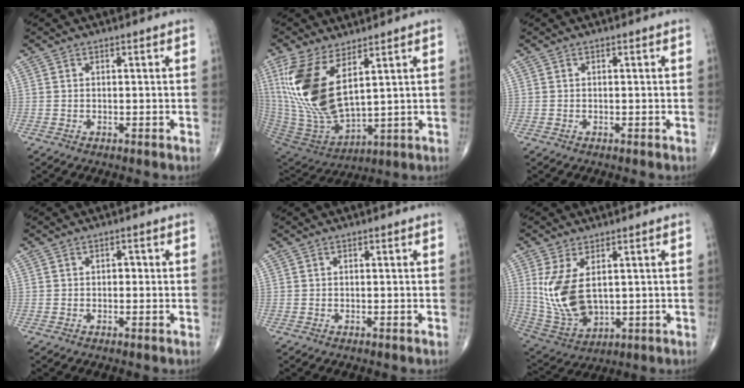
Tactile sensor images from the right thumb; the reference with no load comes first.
{"total": 17.9, "force": [6.5, 7.8, 14.7], "torque": [-0.311, -0.038, 0.145]}
{"total": 0.0}
{"total": 1.1, "force": [-0.1, 0.9, 0.8], "torque": [-0.002, 0.003, -0.006]}
{"total": 0.0}
{"total": 12.3, "force": [2.1, 7.0, 10.0], "torque": [-0.198, -0.017, 0.061]}